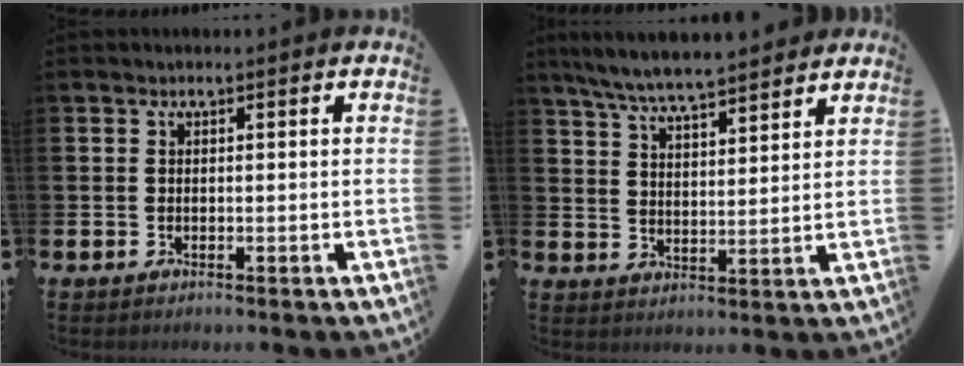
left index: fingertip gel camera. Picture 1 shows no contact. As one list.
[{"total": 6.9, "force": [6.6, 0.5, 2.0], "torque": [-0.065, -0.030, 0.120]}]